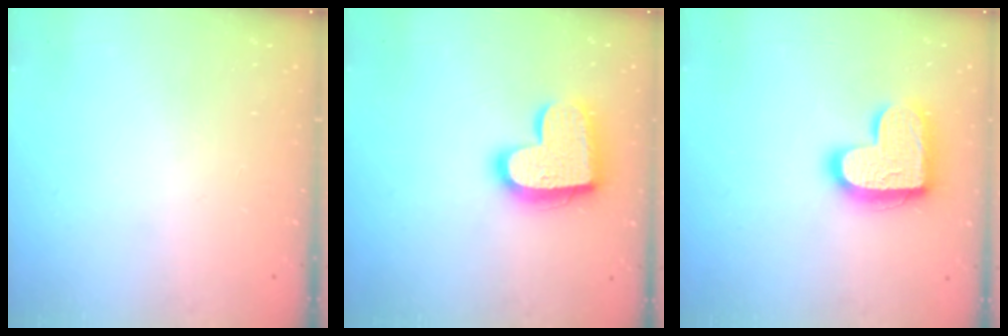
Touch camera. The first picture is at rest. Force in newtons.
{"total": 18.0, "press": 18.0, "slide": 1.1}
{"total": 17.3, "press": 17.3, "slide": 1.1}